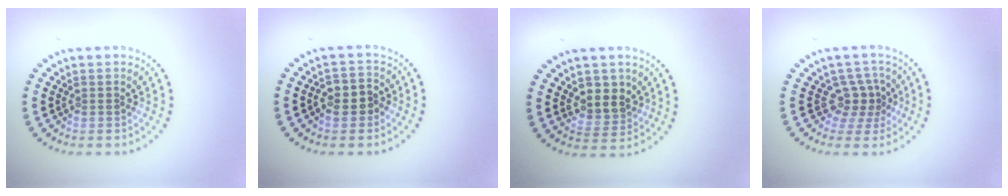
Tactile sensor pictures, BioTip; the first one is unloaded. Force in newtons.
{"total": 2.6, "press": 2.4, "slide": 1.0}
{"total": 2.9, "press": 2.6, "slide": 1.3}
{"total": 2.5, "press": 1.8, "slide": 1.8}